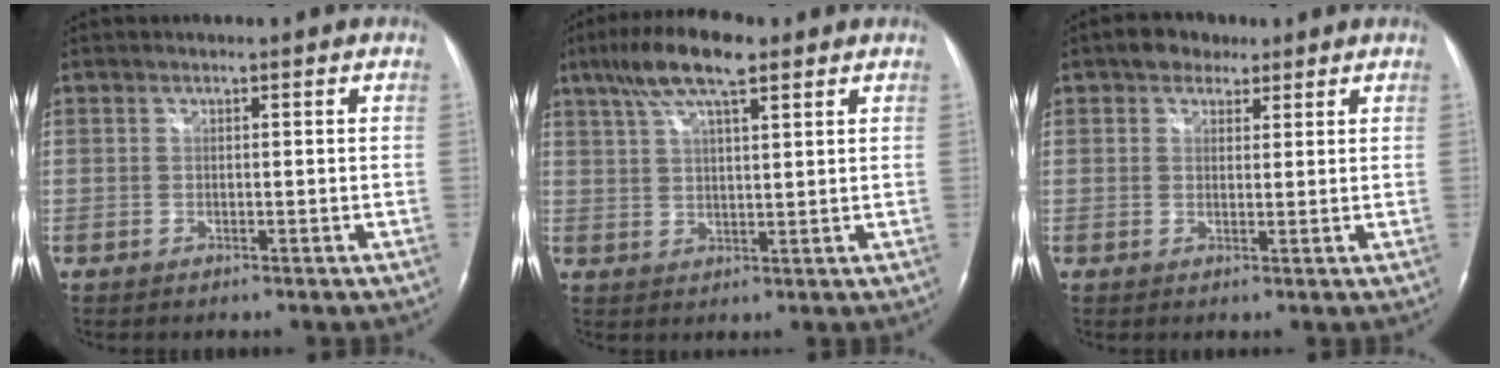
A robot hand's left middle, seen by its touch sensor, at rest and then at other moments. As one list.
[{"total": 10.0, "force": [6.3, 2.3, 7.4], "torque": [-0.142, 0.022, 0.110]}, {"total": 4.0, "force": [2.5, 2.7, 1.5], "torque": [-0.026, 0.014, 0.041]}]